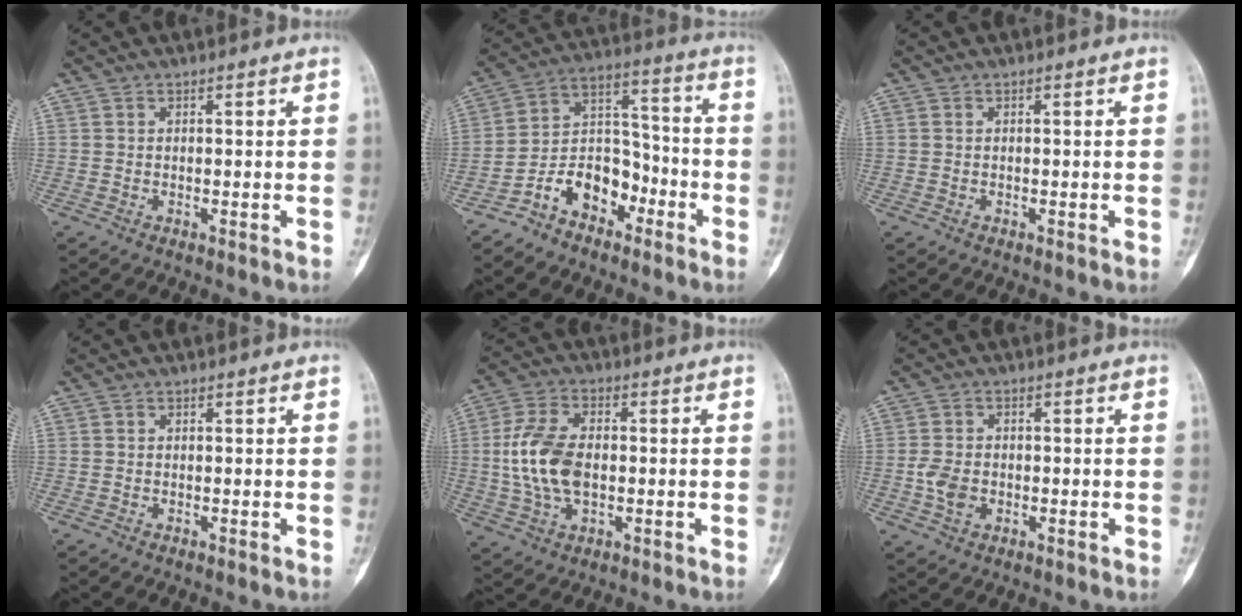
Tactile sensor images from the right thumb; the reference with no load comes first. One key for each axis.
{"total": 11.4, "fx": -6.7, "fy": 7.4, "fz": 5.5, "tx": -0.069, "ty": 0.080, "tz": -0.131}
{"total": 0.0}
{"total": 0.0}
{"total": 11.8, "fx": -0.4, "fy": 6.9, "fz": 9.5, "tx": -0.193, "ty": 0.009, "tz": -0.008}
{"total": 4.6, "fx": -0.8, "fy": 3.4, "fz": 3.0, "tx": -0.051, "ty": 0.006, "tz": -0.013}